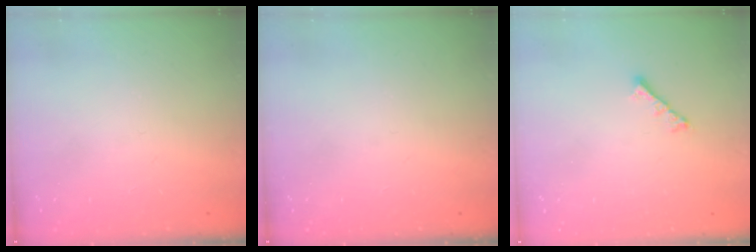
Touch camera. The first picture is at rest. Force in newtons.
{"total": 0.0}
{"total": 2.8, "press": 2.7, "slide": 0.6}